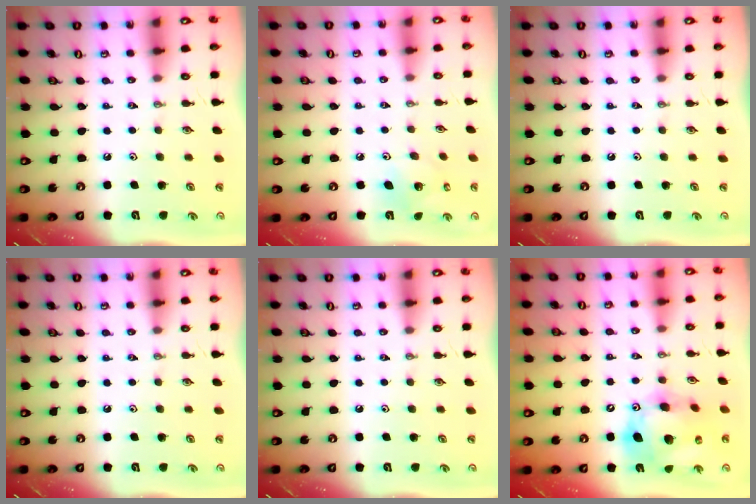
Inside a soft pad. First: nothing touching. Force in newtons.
{"total": 5.9, "press": 5.9, "slide": 0.2}
{"total": 0.0}
{"total": 0.0}
{"total": 0.0}
{"total": 18.6, "press": 18.4, "slide": 2.8}